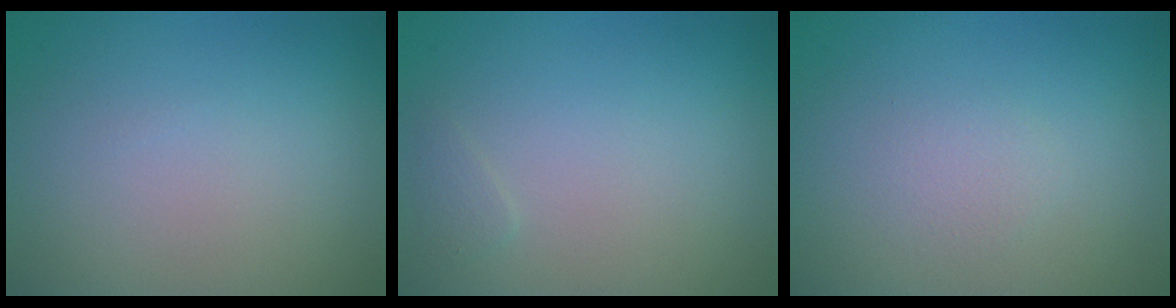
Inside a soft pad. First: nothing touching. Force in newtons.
{"total": 0.6, "press": 0.6, "slide": 0.0}
{"total": 1.1, "press": 1.1, "slide": 0.0}